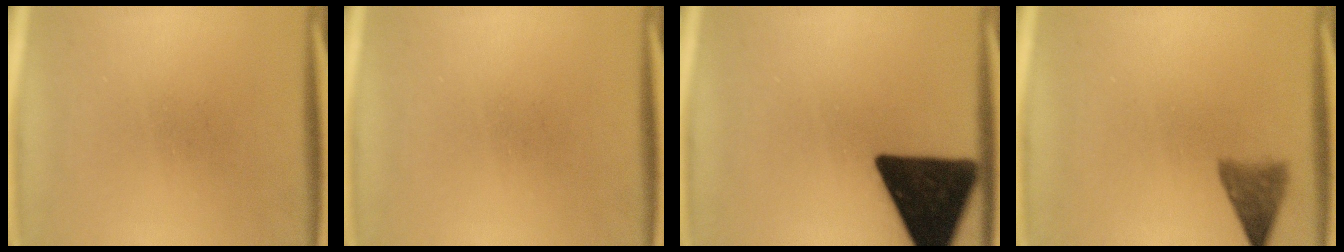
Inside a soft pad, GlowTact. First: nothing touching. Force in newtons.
{"total": 0.0}
{"total": 18.3}
{"total": 3.6}